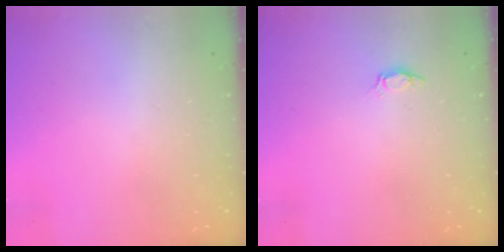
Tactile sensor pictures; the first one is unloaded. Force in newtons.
{"total": 2.9, "press": 2.9, "slide": 0.4}